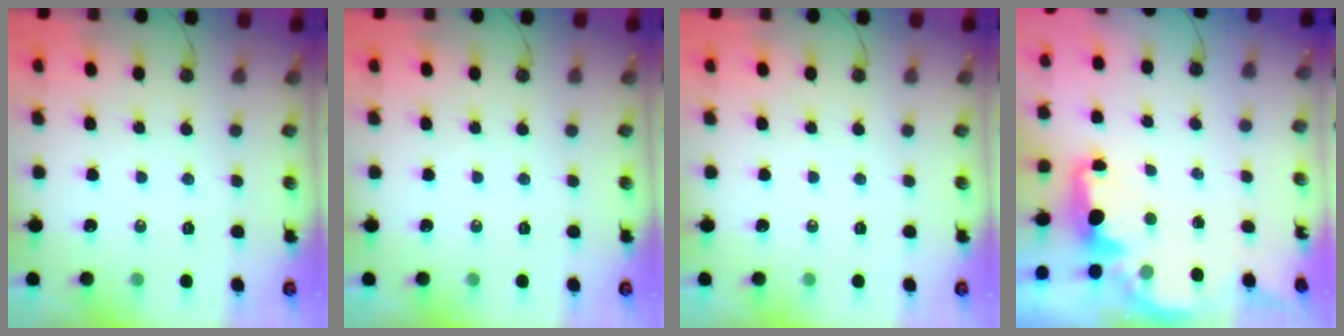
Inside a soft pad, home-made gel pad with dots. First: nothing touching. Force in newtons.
{"total": 0.6, "press": 0.0, "slide": 0.6}
{"total": 0.0}
{"total": 2.2, "press": 2.1, "slide": 0.6}